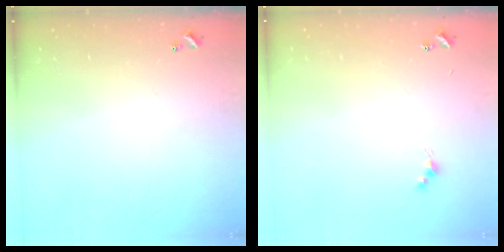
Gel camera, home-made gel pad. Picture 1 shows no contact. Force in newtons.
{"total": 3.3, "press": 3.2, "slide": 0.6}